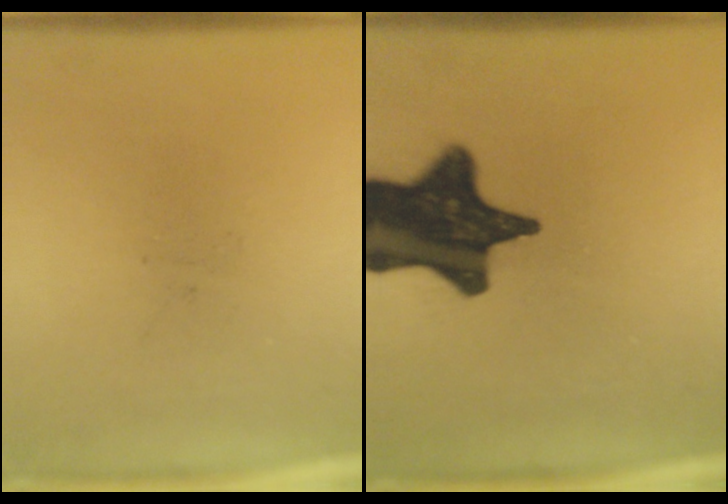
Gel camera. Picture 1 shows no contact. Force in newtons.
{"total": 18.5}